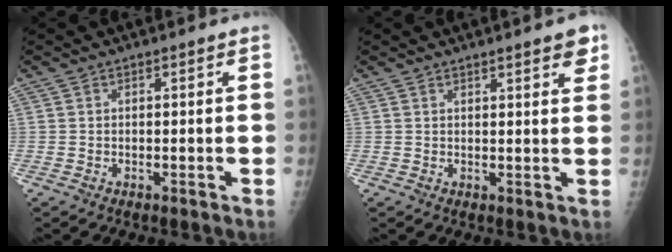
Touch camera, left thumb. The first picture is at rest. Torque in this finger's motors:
{"motor_torque": [-0.05, 0.11, -0.34, -0.09, 0.02]}